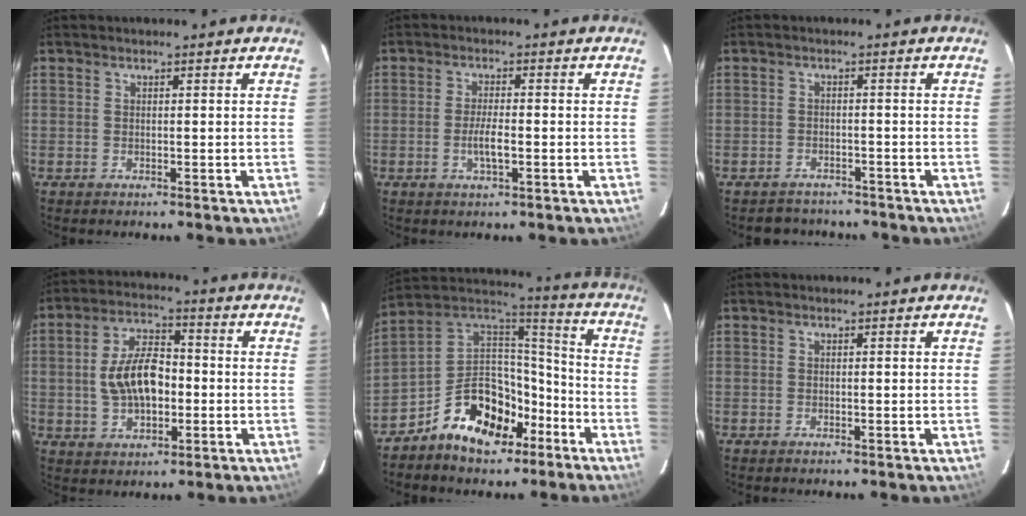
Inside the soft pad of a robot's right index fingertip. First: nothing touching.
{"total": 3.6, "force": [-1.1, 0.8, 3.3], "torque": [-0.063, -0.004, -0.020]}
{"total": 4.9, "force": [-4.3, 2.5, 0.3], "torque": [-0.014, 0.011, -0.060]}
{"total": 10.9, "force": [-1.0, 6.0, 9.1], "torque": [-0.177, 0.016, -0.011]}
{"total": 17.3, "force": [-9.9, 10.4, 9.7], "torque": [-0.192, 0.049, -0.155]}
{"total": 0.0}